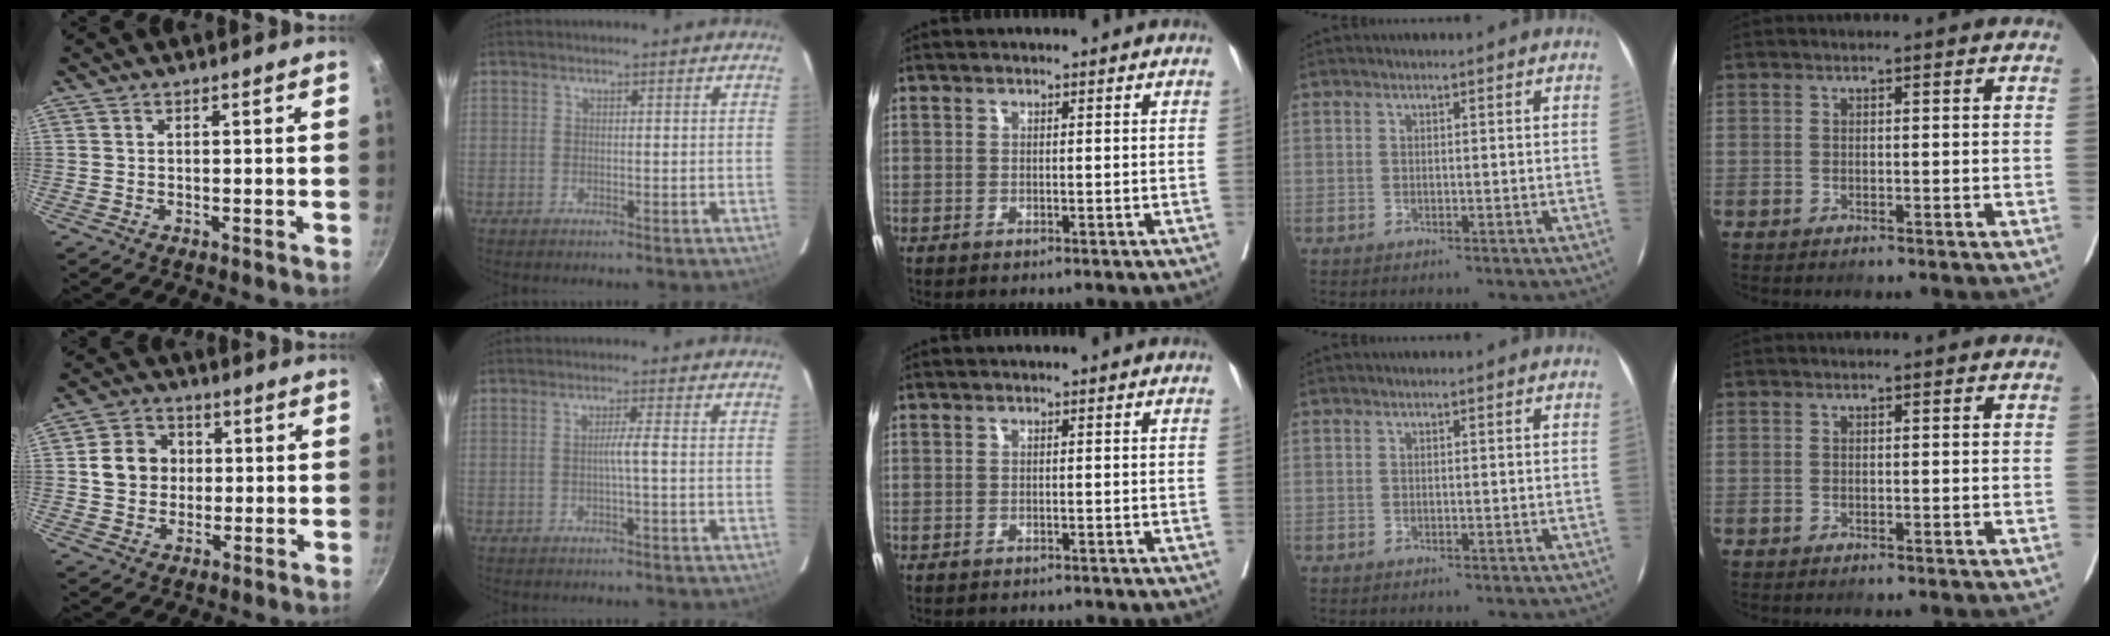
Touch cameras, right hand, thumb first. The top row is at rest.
{"thumb": {"total": 8.8, "force": [0.6, 7.7, 4.2], "torque": [-0.044, 0.010, 0.003]}, "index": {"total": 1.9, "force": [-0.4, -0.5, 1.8], "torque": [-0.031, 0.000, -0.007]}, "middle": {"total": 3.7, "force": [-3.4, 0.9, 1.1], "torque": [-0.012, -0.003, -0.044]}}